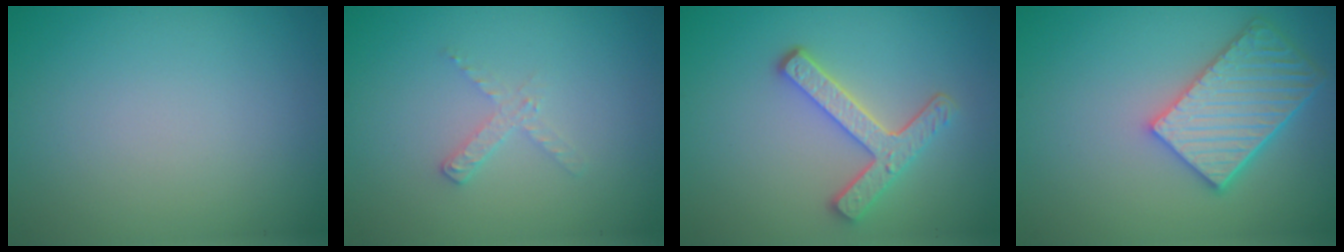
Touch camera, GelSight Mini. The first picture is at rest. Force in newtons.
{"total": 1.4, "press": 1.4, "slide": 0.1}
{"total": 3.7, "press": 3.1, "slide": 2.0}
{"total": 5.2, "press": 4.6, "slide": 2.4}